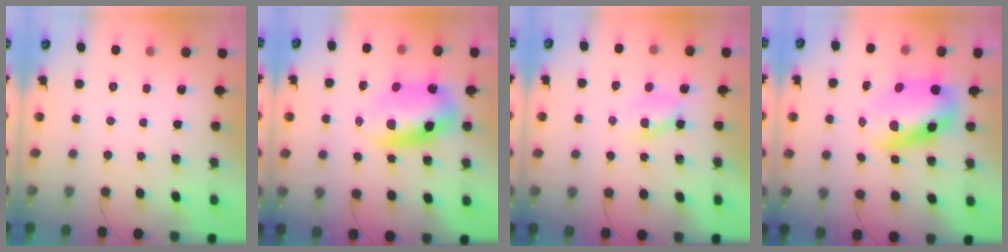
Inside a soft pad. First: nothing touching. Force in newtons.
{"total": 10.1, "press": 9.7, "slide": 2.7}
{"total": 2.3, "press": 2.0, "slide": 1.1}
{"total": 9.6, "press": 9.1, "slide": 2.9}